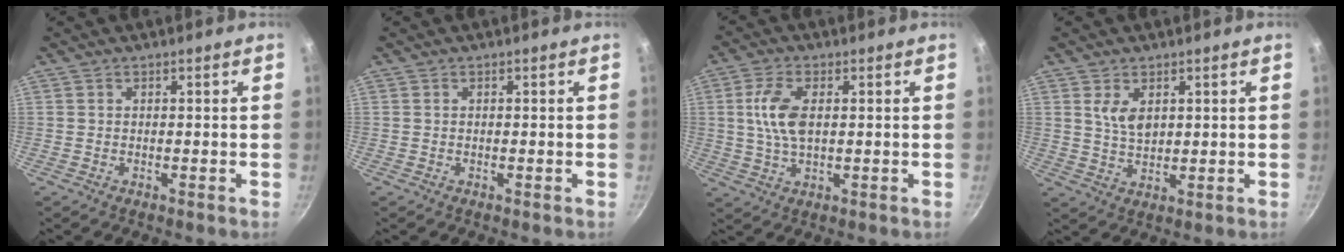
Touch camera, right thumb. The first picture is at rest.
{"total": 0.0}
{"total": 7.9, "force": [1.2, 4.0, 6.7], "torque": [-0.146, -0.001, 0.023]}
{"total": 4.4, "force": [1.8, 2.5, 3.2], "torque": [-0.050, -0.015, 0.041]}